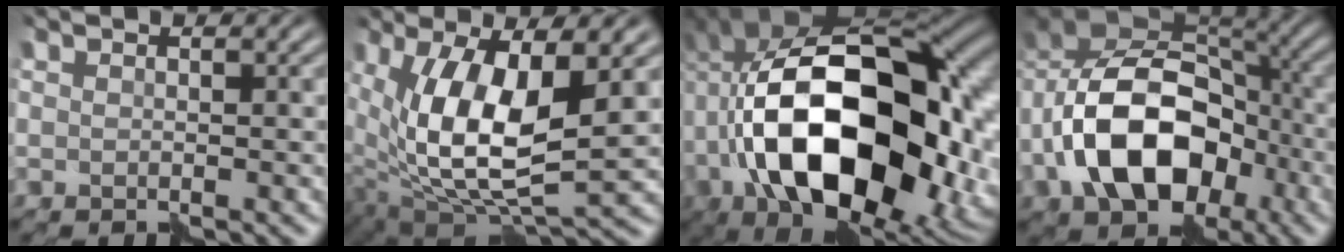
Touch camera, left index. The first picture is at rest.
{"total": 12.1, "force": [1.5, 5.3, 10.7], "torque": [-0.208, -0.010, 0.020]}
{"total": 19.8, "force": [-3.3, 11.9, 15.5], "torque": [-0.296, -0.015, -0.049]}
{"total": 13.4, "force": [-4.5, 8.6, 9.3], "torque": [-0.167, 0.004, -0.097]}